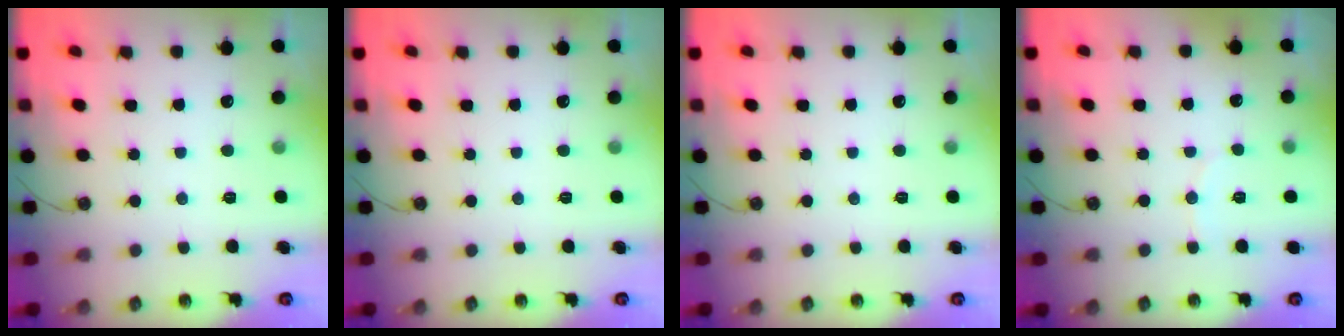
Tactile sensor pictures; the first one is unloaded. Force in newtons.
{"total": 0.0}
{"total": 0.0}
{"total": 4.5, "press": 4.4, "slide": 0.9}